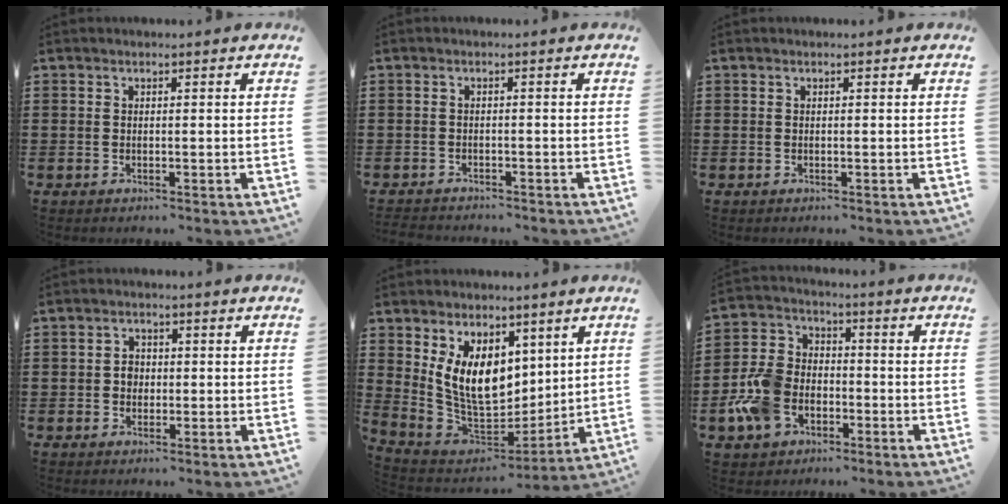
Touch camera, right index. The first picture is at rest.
{"total": 1.1, "force": [-1.1, 0.2, -0.2], "torque": [-0.002, 0.002, -0.026]}
{"total": 0.0}
{"total": 2.1, "force": [-0.2, 1.8, 1.1], "torque": [-0.025, 0.007, -0.006]}
{"total": 10.5, "force": [3.4, 7.2, 6.8], "torque": [-0.166, -0.010, 0.066]}
{"total": 8.9, "force": [-3.6, 6.4, 5.1], "torque": [-0.137, 0.013, -0.072]}